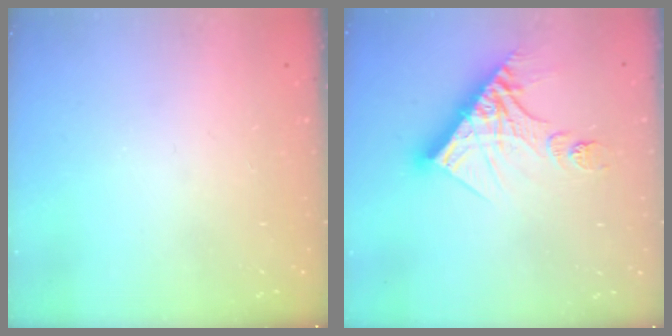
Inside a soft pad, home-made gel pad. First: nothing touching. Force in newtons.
{"total": 13.4, "press": 13.4, "slide": 1.1}